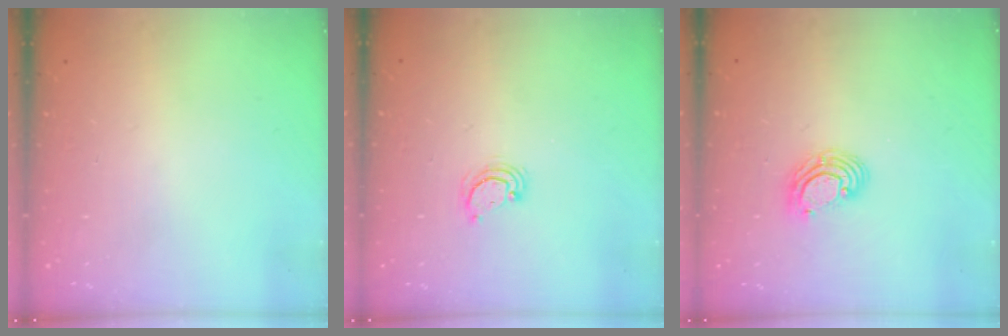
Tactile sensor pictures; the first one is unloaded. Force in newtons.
{"total": 3.3, "press": 3.3, "slide": 0.3}
{"total": 5.3, "press": 5.3, "slide": 0.4}